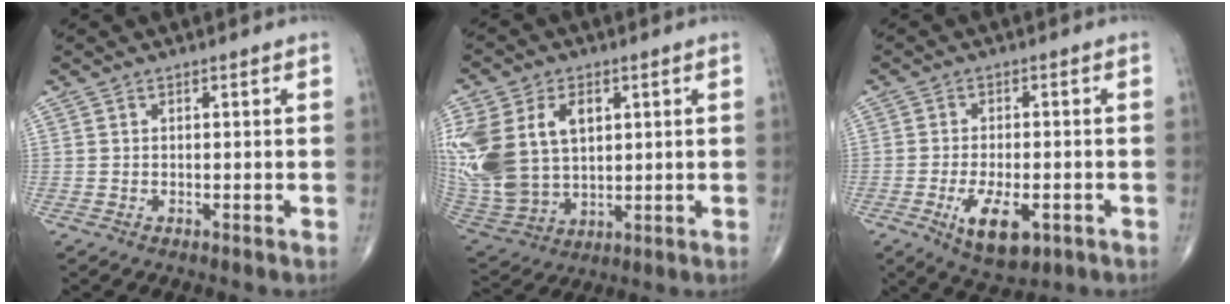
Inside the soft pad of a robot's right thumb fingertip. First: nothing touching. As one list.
[{"total": 22.8, "force": [5.6, 15.6, 15.6], "torque": [-0.361, 0.008, 0.126]}, {"total": 8.9, "force": [-3.3, 4.1, 7.1], "torque": [-0.117, -0.002, -0.044]}]